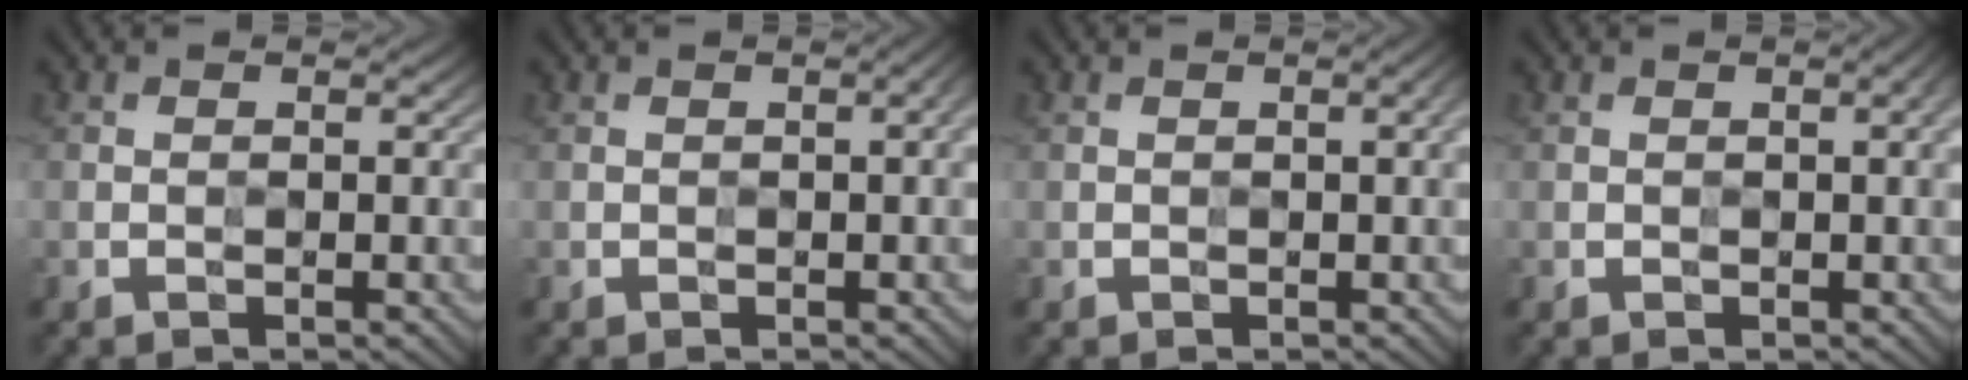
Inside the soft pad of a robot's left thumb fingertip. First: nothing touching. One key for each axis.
{"total": 1.5, "fx": 0.1, "fy": 0.3, "fz": 1.5, "tx": -0.022, "ty": 0.005, "tz": 0.000}
{"total": 1.5, "fx": 0.3, "fy": 0.3, "fz": 1.5, "tx": -0.022, "ty": 0.004, "tz": 0.003}
{"total": 1.9, "fx": 0.4, "fy": 0.4, "fz": 1.9, "tx": -0.026, "ty": 0.006, "tz": 0.005}